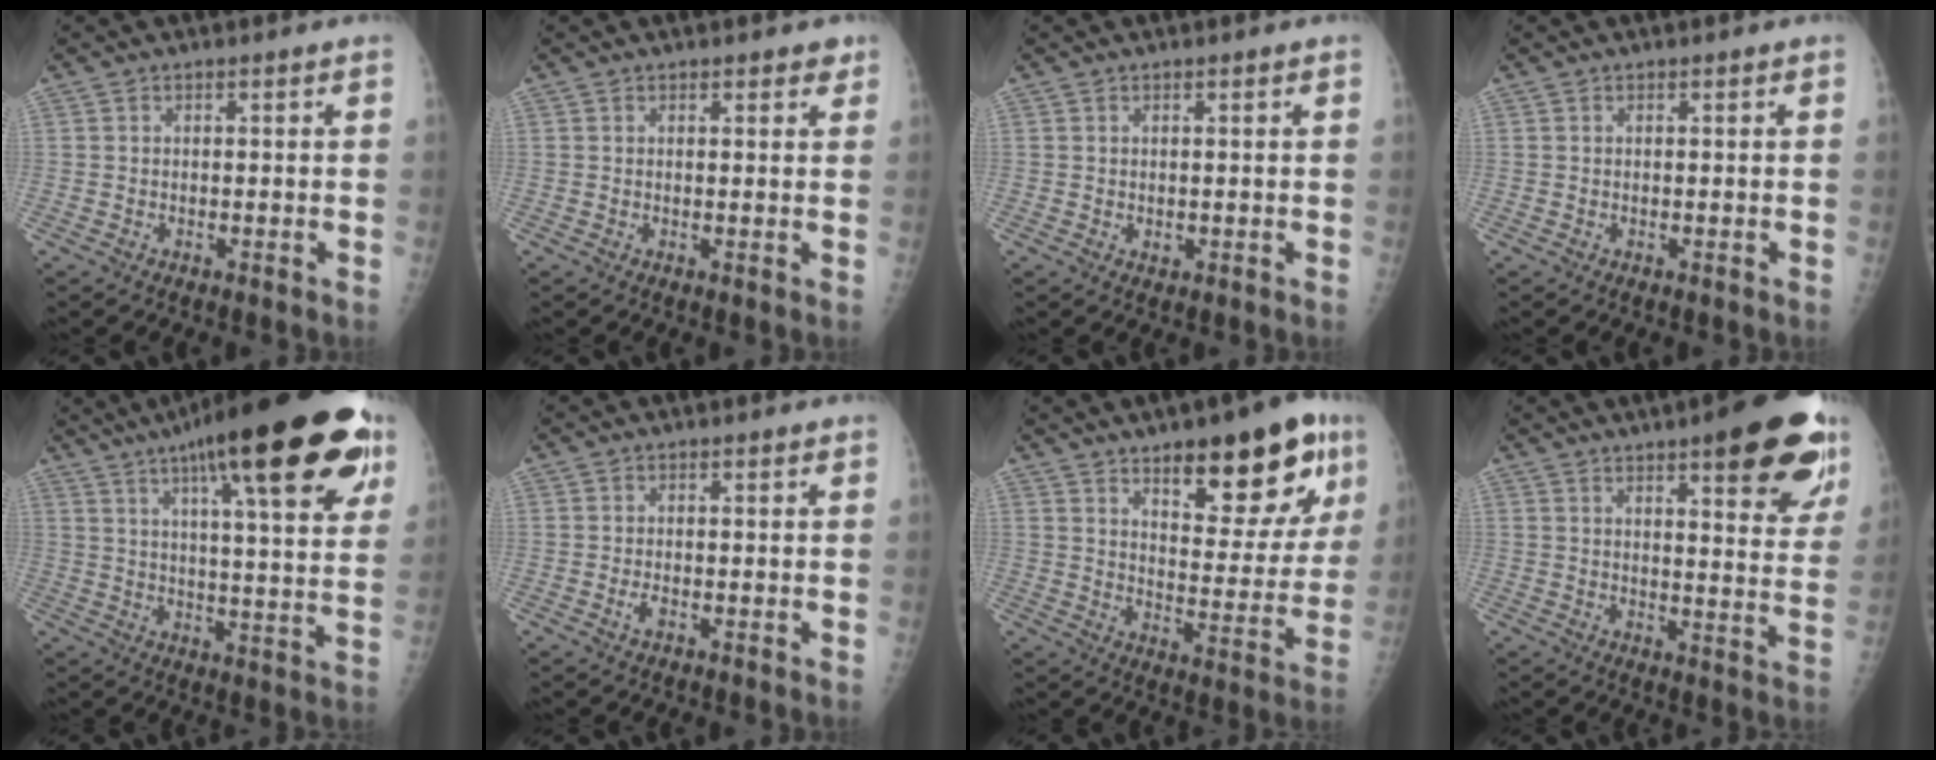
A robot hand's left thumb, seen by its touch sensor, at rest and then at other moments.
{"total": 1.9, "force": [1.4, 0.9, 1.0], "torque": [0.004, -0.005, 0.012]}
{"total": 0.9, "force": [0.2, 0.7, 0.6], "torque": [-0.007, -0.003, 0.007]}
{"total": 0.0}
{"total": 27.4, "force": [14.6, 6.6, 22.2], "torque": [-0.307, -0.018, 0.204]}
{"total": 1.3, "force": [-0.3, 0.6, 1.1], "torque": [-0.022, -0.002, -0.006]}
{"total": 19.8, "force": [11.0, 7.1, 14.8], "torque": [-0.157, -0.054, 0.161]}
{"total": 18.5, "force": [10.7, 5.0, 14.3], "torque": [-0.146, -0.047, 0.131]}